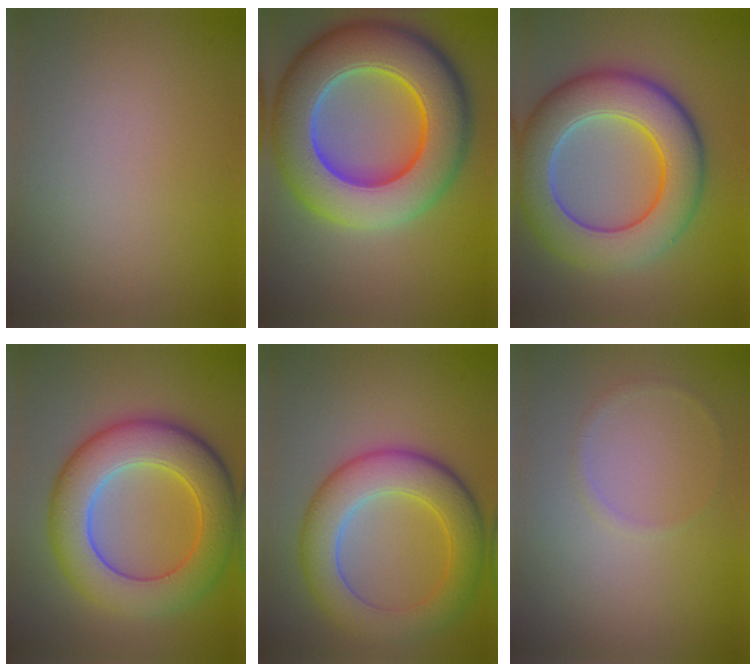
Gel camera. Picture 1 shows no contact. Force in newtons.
{"total": 13.5, "press": 13.5, "slide": 0.6}
{"total": 10.1, "press": 10.1, "slide": 0.4}
{"total": 9.2, "press": 9.2, "slide": 0.2}
{"total": 7.2, "press": 7.2, "slide": 0.2}
{"total": 0.6, "press": 0.6, "slide": 0.1}